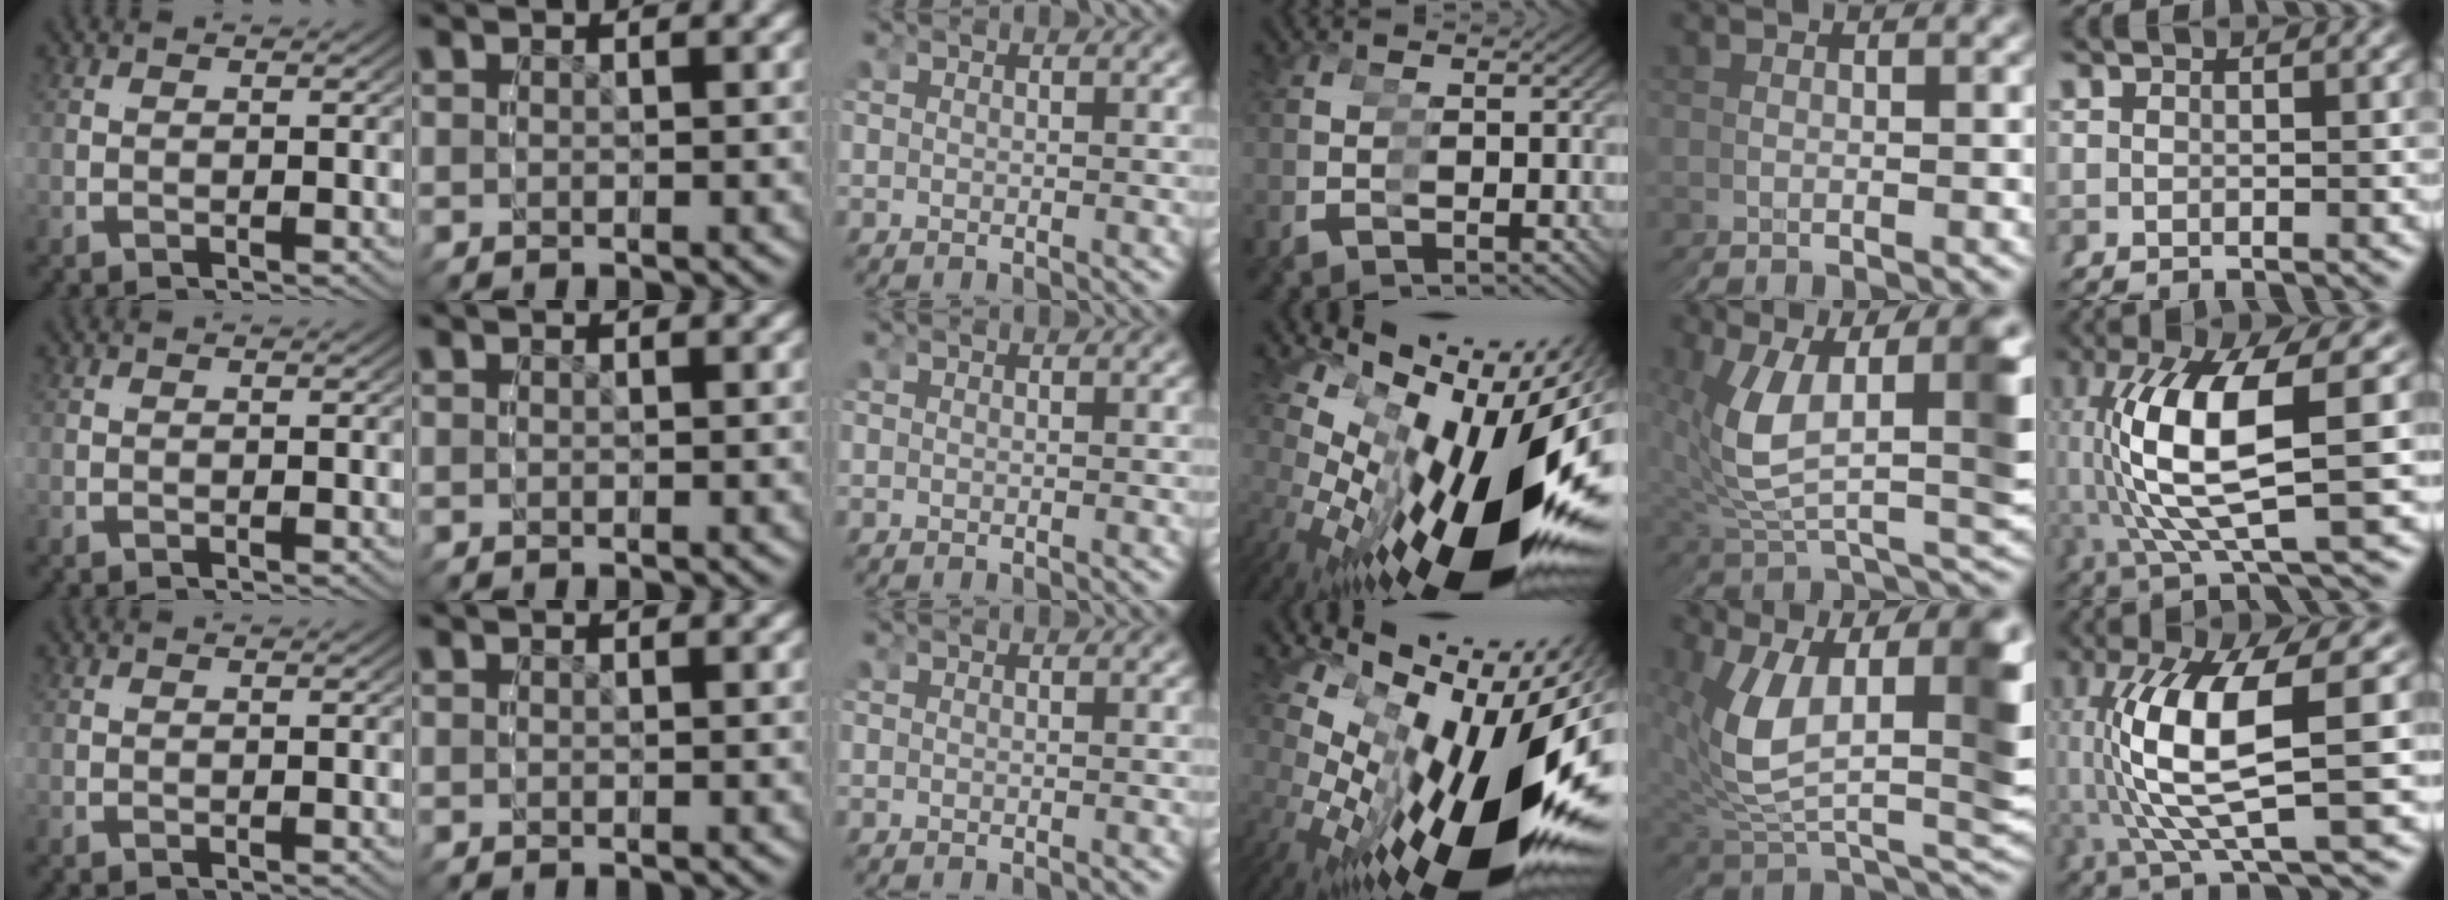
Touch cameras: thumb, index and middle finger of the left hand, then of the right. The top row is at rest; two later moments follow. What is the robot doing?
{"motion": "grasp_and_lifting", "object": "legos"}